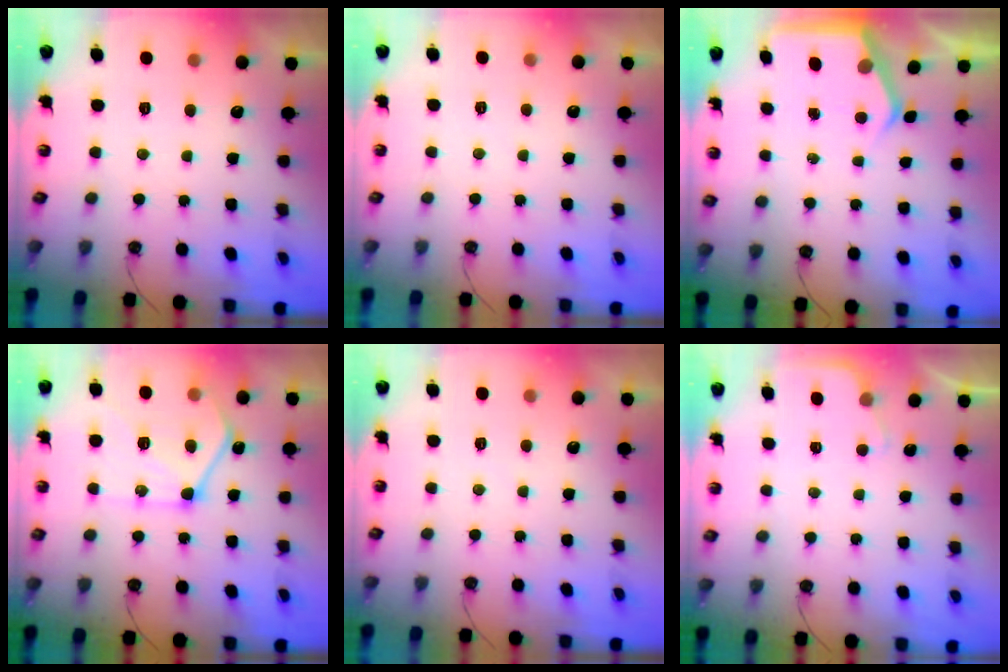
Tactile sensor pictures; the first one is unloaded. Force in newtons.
{"total": 2.3, "press": 2.3, "slide": 0.4}
{"total": 4.4, "press": 4.3, "slide": 0.5}
{"total": 17.1, "press": 17.1, "slide": 1.6}
{"total": 2.8, "press": 2.8, "slide": 0.3}
{"total": 2.3, "press": 2.3, "slide": 0.3}